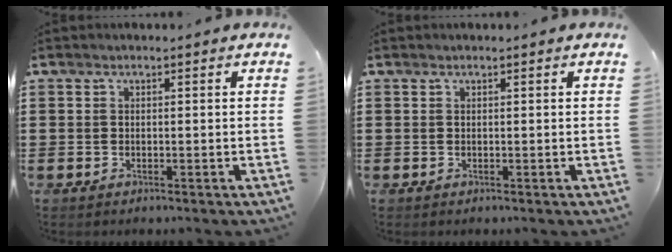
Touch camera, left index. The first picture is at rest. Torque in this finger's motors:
{"motor_torque": [0.23, 0.40, 0.00, -0.01]}